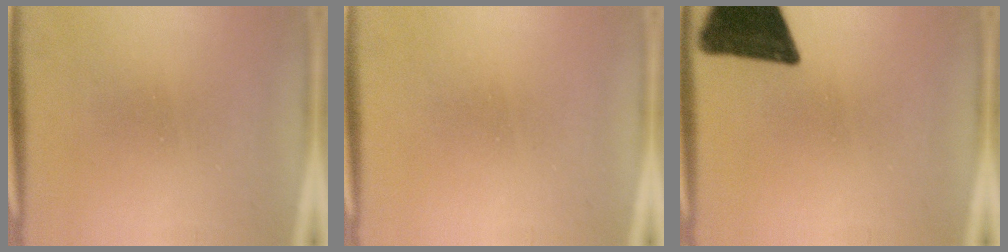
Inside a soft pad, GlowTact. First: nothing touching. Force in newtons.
{"total": 1.6}
{"total": 15.8}